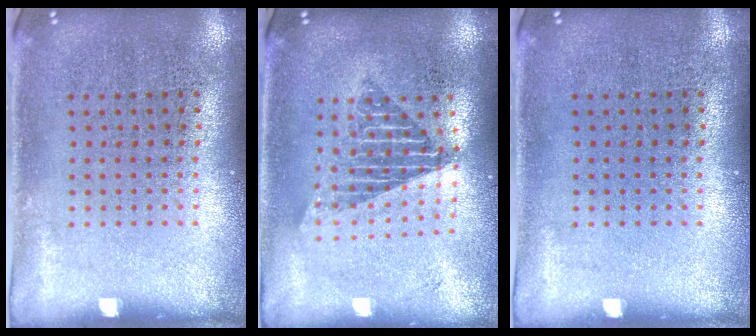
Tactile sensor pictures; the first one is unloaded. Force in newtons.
{"total": 1.6, "press": 1.3, "slide": 0.9}
{"total": 0.0}